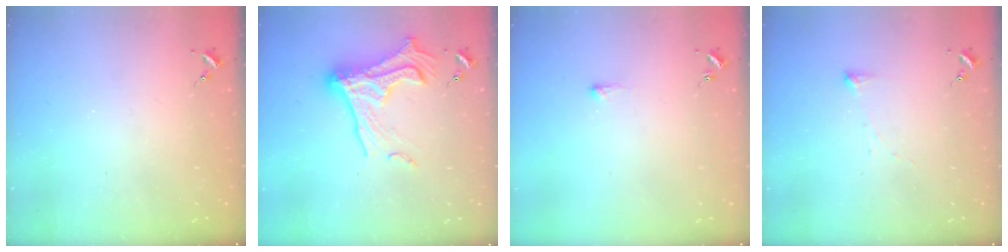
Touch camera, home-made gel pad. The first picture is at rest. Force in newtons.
{"total": 19.2, "press": 19.1, "slide": 2.0}
{"total": 2.7, "press": 2.7, "slide": 0.5}
{"total": 3.5, "press": 3.5, "slide": 0.3}